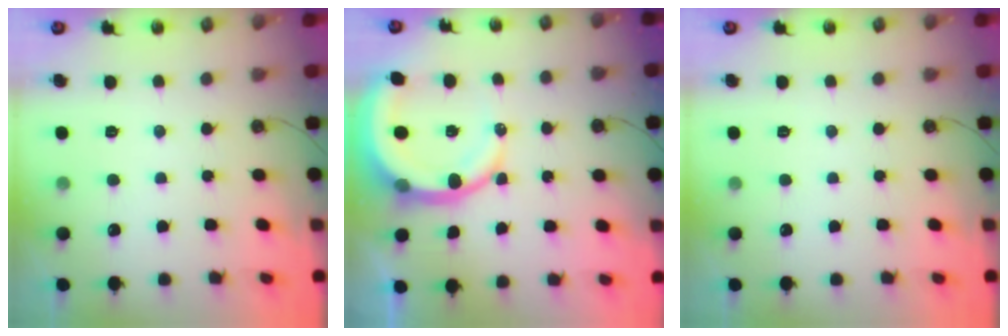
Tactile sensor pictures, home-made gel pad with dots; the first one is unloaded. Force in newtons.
{"total": 11.0, "press": 10.8, "slide": 1.5}
{"total": 0.0}